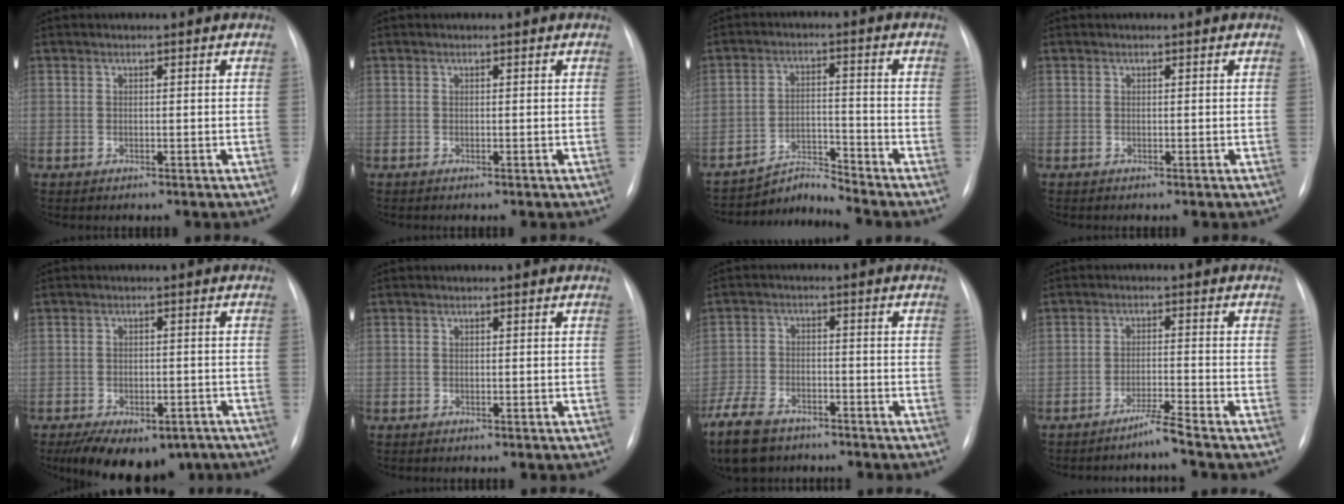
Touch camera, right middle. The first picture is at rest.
{"total": 0.0}
{"total": 5.2, "force": [-4.8, -1.4, -1.5], "torque": [0.020, 0.002, -0.081]}
{"total": 0.0}
{"total": 13.7, "force": [-9.5, 7.2, 6.8], "torque": [-0.121, -0.002, -0.125]}
{"total": 0.0}
{"total": 12.7, "force": [-9.1, 6.5, 5.9], "torque": [-0.149, -0.015, -0.154]}
{"total": 3.3, "force": [-2.9, -1.1, 1.2], "torque": [-0.023, -0.011, -0.058]}